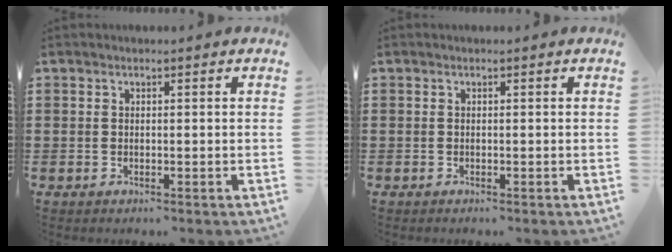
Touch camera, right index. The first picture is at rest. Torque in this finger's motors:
{"motor_torque": [-0.12, 0.13, 0.00, 0.00]}